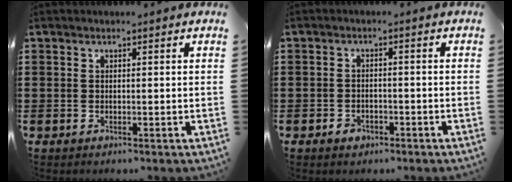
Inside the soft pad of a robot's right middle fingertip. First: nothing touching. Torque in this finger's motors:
{"motor_torque": [1.06, 0.85, -0.02, 0.00]}